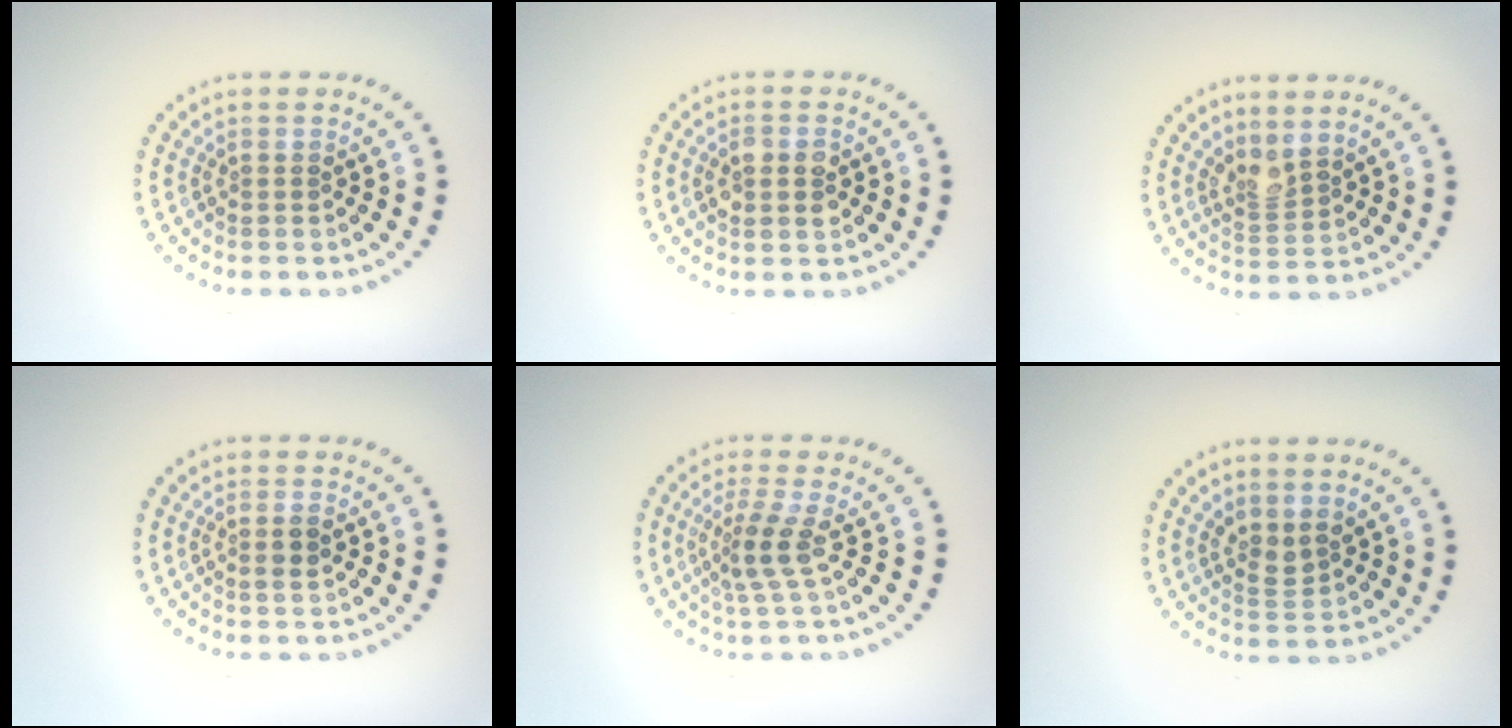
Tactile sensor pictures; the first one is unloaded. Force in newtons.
{"total": 2.3, "press": 2.2, "slide": 0.4}
{"total": 2.1, "press": 1.6, "slide": 1.4}
{"total": 1.2, "press": 1.1, "slide": 0.5}
{"total": 2.6, "press": 1.8, "slide": 1.8}
{"total": 1.9, "press": 1.4, "slide": 1.2}